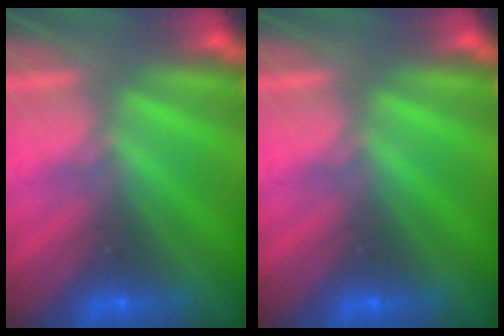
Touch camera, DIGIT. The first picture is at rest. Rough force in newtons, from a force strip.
{"total": 0.0}